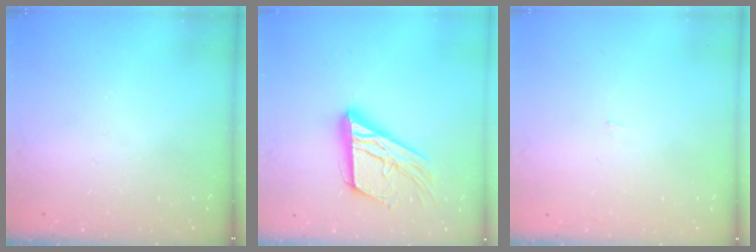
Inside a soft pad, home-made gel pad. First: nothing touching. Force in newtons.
{"total": 17.5, "press": 17.4, "slide": 1.4}
{"total": 0.9, "press": 0.9, "slide": 0.0}